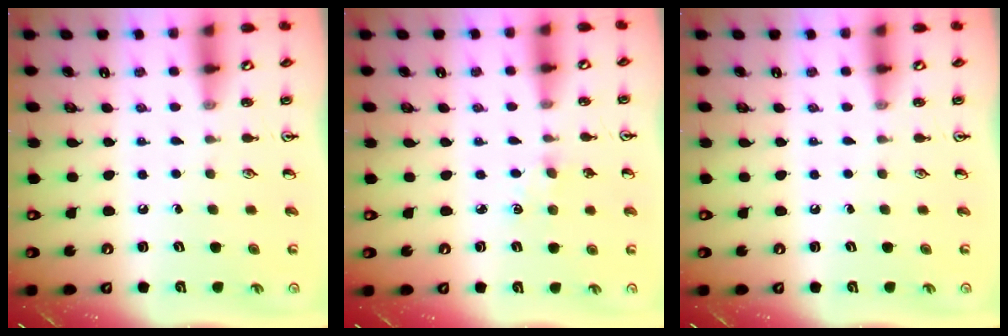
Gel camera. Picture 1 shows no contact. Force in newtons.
{"total": 2.9, "press": 2.9, "slide": 0.3}
{"total": 0.0}